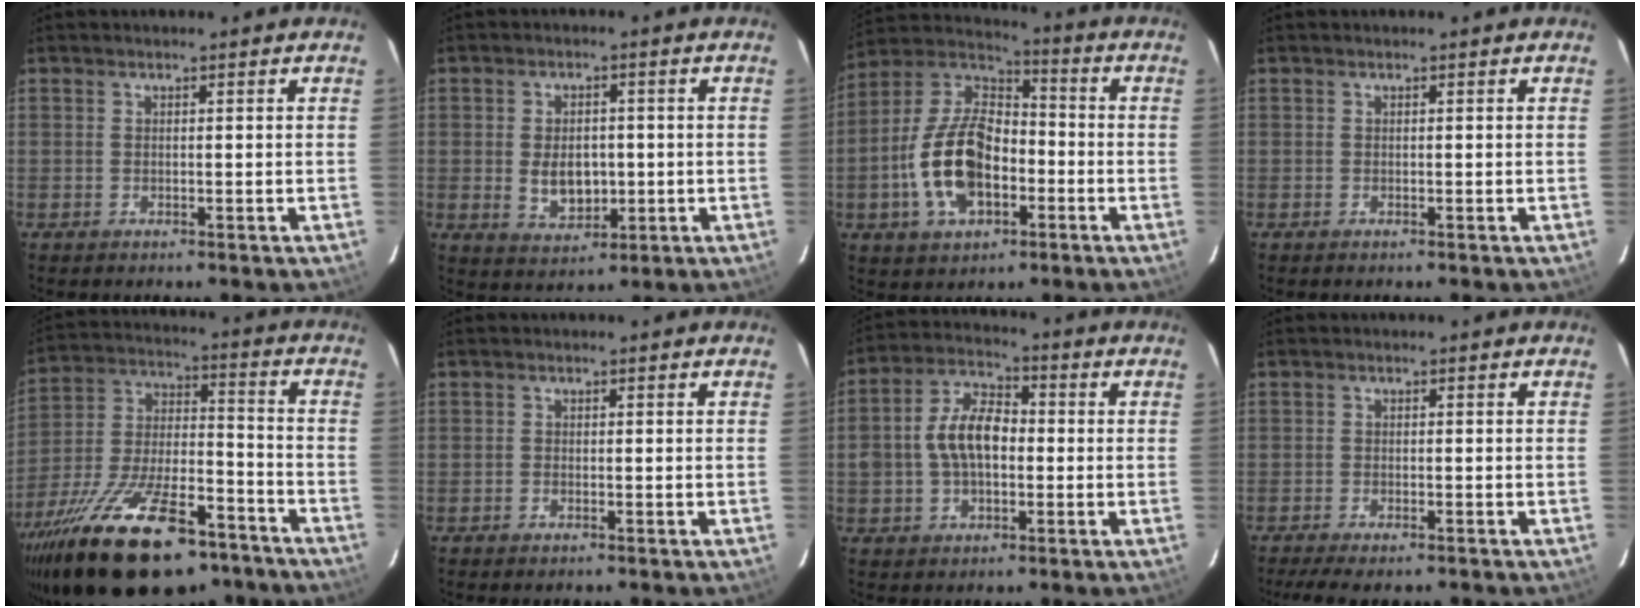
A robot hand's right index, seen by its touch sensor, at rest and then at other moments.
{"total": 6.8, "force": [-0.7, 4.6, 5.0], "torque": [-0.092, -0.004, -0.001]}
{"total": 16.5, "force": [-4.7, 9.5, 12.6], "torque": [-0.260, 0.015, -0.080]}
{"total": 0.0}
{"total": 29.8, "force": [-20.2, 11.9, 18.5], "torque": [-0.351, -0.020, -0.309]}
{"total": 0.8, "force": [-0.6, 0.3, 0.4], "torque": [-0.007, -0.001, -0.012]}
{"total": 10.0, "force": [-0.6, 6.3, 7.8], "torque": [-0.156, 0.024, -0.010]}
{"total": 6.4, "force": [-5.1, 1.5, 3.6], "torque": [-0.088, -0.023, -0.084]}